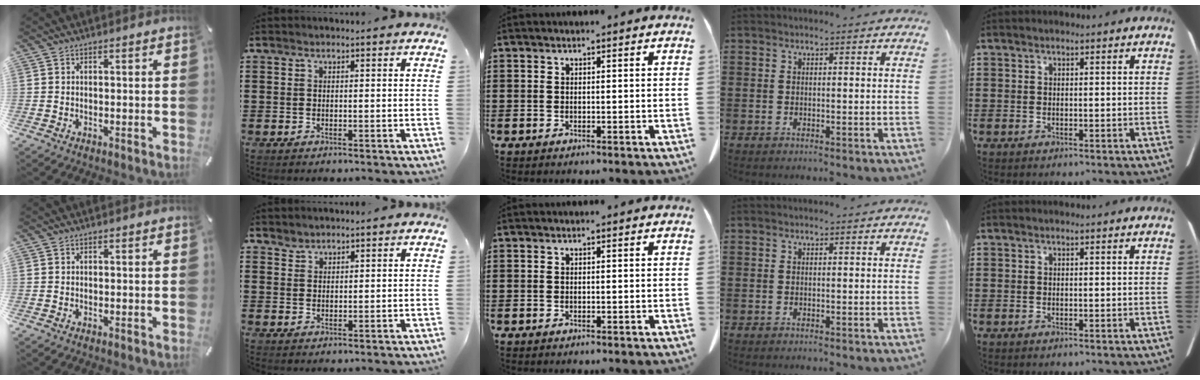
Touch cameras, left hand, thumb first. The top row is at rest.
{"index": {"total": 1.4, "force": [1.3, 0.4, -0.1], "torque": [-0.002, 0.000, 0.028]}}